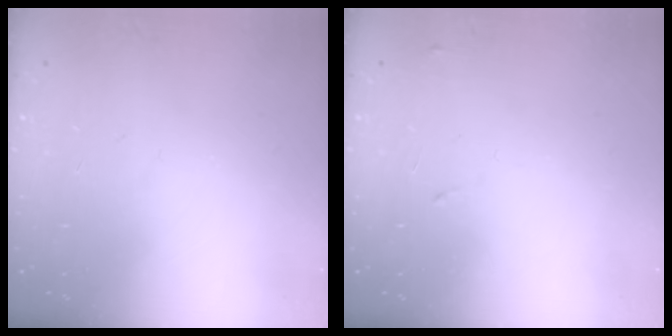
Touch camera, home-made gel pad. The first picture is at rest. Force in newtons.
{"total": 8.1, "press": 8.1, "slide": 0.6}